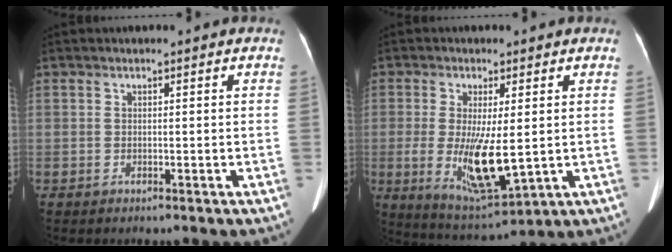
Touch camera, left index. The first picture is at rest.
{"total": 9.7, "force": [-0.8, 2.3, 9.4], "torque": [-0.178, -0.031, 0.001]}